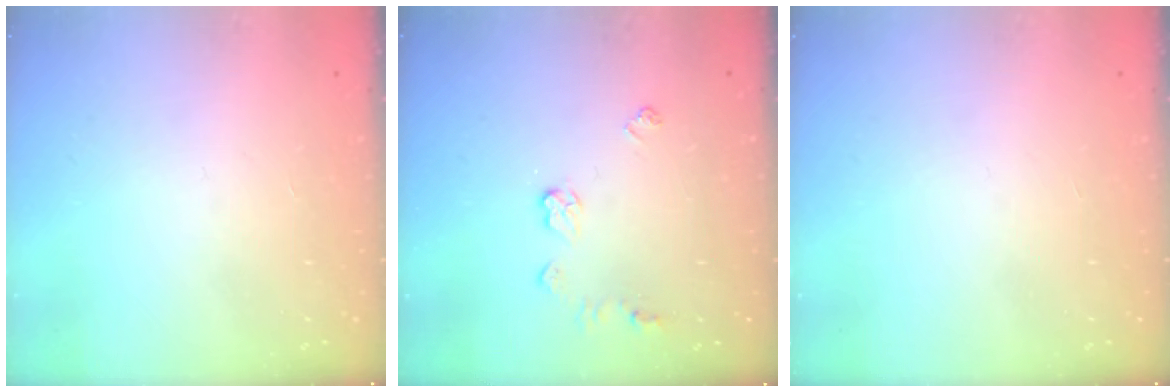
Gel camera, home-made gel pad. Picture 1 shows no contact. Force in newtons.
{"total": 7.0, "press": 6.9, "slide": 0.4}
{"total": 0.0}